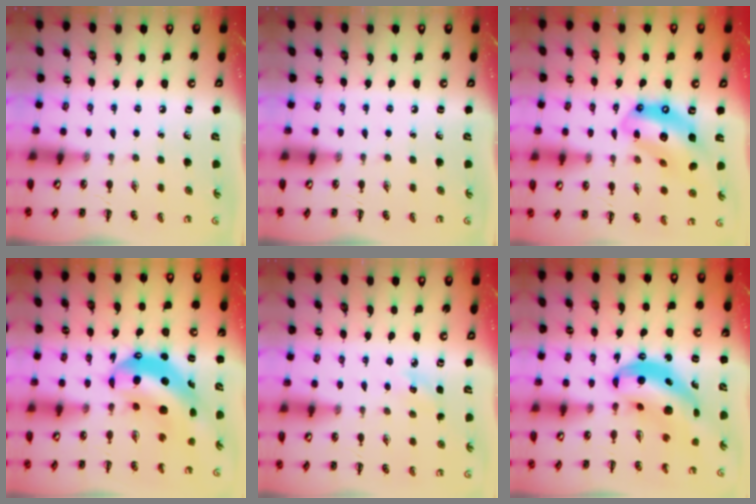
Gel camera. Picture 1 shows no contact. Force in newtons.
{"total": 0.0}
{"total": 14.4, "press": 13.9, "slide": 4.0}
{"total": 9.0, "press": 8.8, "slide": 2.1}
{"total": 4.2, "press": 4.0, "slide": 1.1}
{"total": 8.2, "press": 8.0, "slide": 1.7}